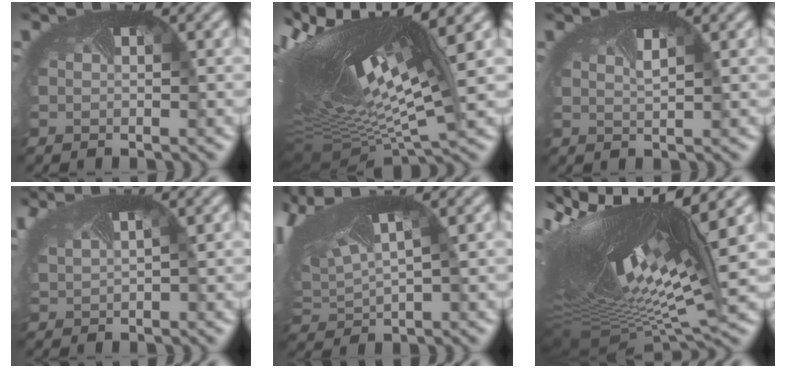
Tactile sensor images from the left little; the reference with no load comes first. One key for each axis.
{"total": 16.8, "fx": 2.1, "fy": 6.3, "fz": 15.4, "tx": -0.302, "ty": -0.013, "tz": 0.050}
{"total": 0.8, "fx": 0.4, "fy": 0.2, "fz": 0.6, "tx": -0.013, "ty": 0.004, "tz": 0.004}
{"total": 7.0, "fx": 2.7, "fy": 3.5, "fz": 5.4, "tx": -0.134, "ty": 0.032, "tz": 0.052}
{"total": 11.0, "fx": 4.1, "fy": 5.1, "fz": 8.9, "tx": -0.191, "ty": 0.027, "tz": 0.083}
{"total": 17.9, "fx": 3.8, "fy": 6.2, "fz": 16.4, "tx": -0.312, "ty": 0.000, "tz": 0.074}